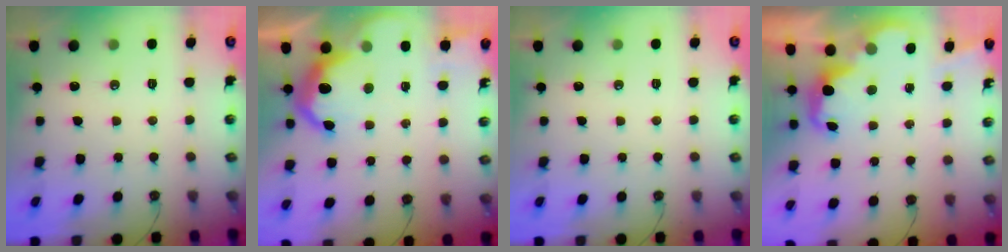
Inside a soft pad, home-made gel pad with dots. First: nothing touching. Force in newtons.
{"total": 10.7, "press": 10.6, "slide": 0.7}
{"total": 0.0}
{"total": 2.4, "press": 2.4, "slide": 0.6}